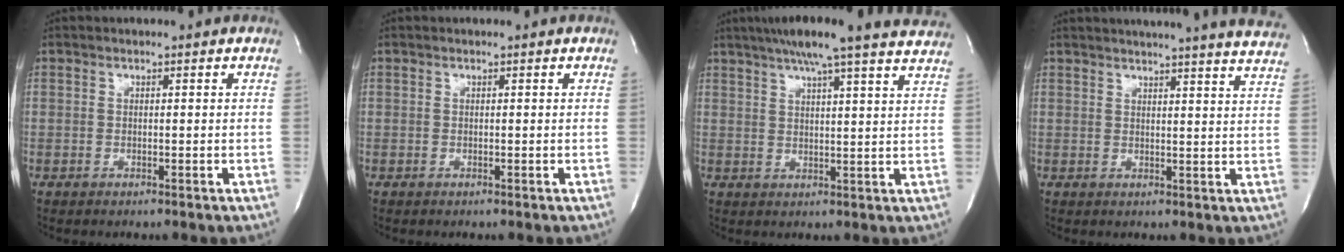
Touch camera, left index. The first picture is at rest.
{"total": 0.0}
{"total": 19.6, "force": [17.0, 0.2, 9.9], "torque": [-0.163, 0.004, 0.208]}
{"total": 22.3, "force": [20.8, 0.2, 7.9], "torque": [-0.122, -0.047, 0.240]}